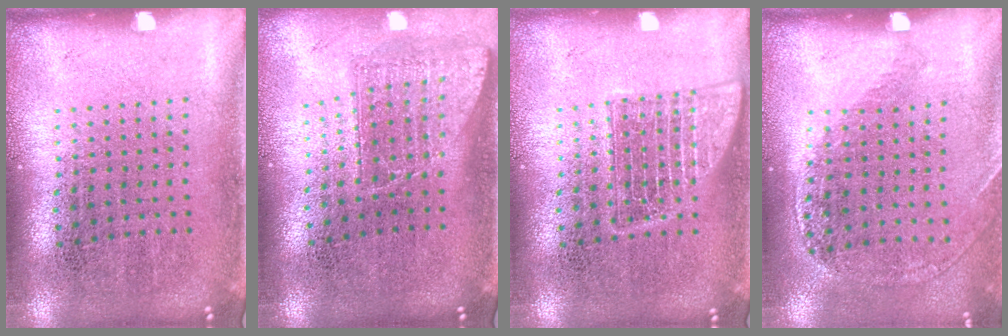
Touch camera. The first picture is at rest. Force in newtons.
{"total": 1.5, "press": 1.2, "slide": 0.9}
{"total": 2.5, "press": 2.5, "slide": 0.4}
{"total": 1.2, "press": 1.1, "slide": 0.5}